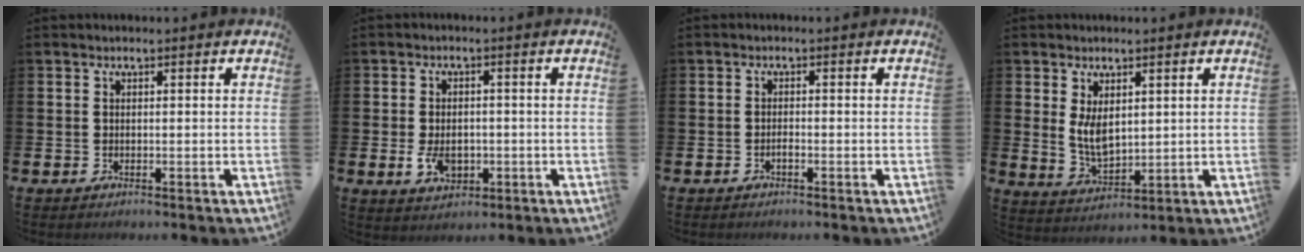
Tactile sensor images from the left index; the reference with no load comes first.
{"total": 4.1, "force": [-1.0, 2.7, 2.9], "torque": [-0.038, -0.001, -0.020]}
{"total": 0.7, "force": [-0.6, 0.1, 0.4], "torque": [-0.010, -0.005, -0.010]}
{"total": 4.8, "force": [2.0, 2.4, 3.6], "torque": [-0.049, -0.015, 0.032]}